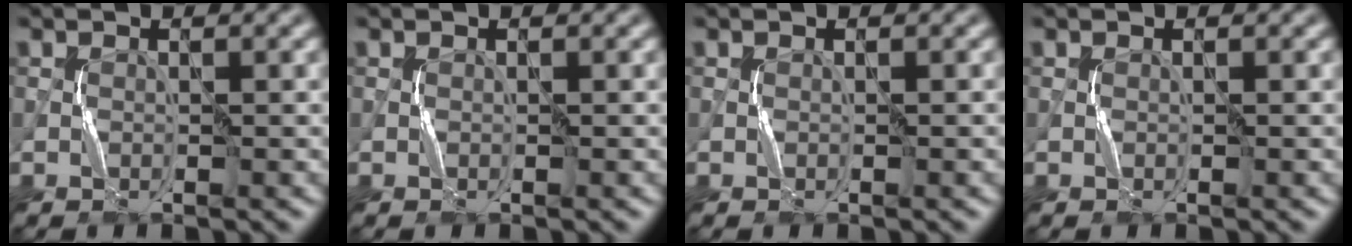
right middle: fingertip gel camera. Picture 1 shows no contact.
{"total": 0.0}
{"total": 0.0}
{"total": 0.0}